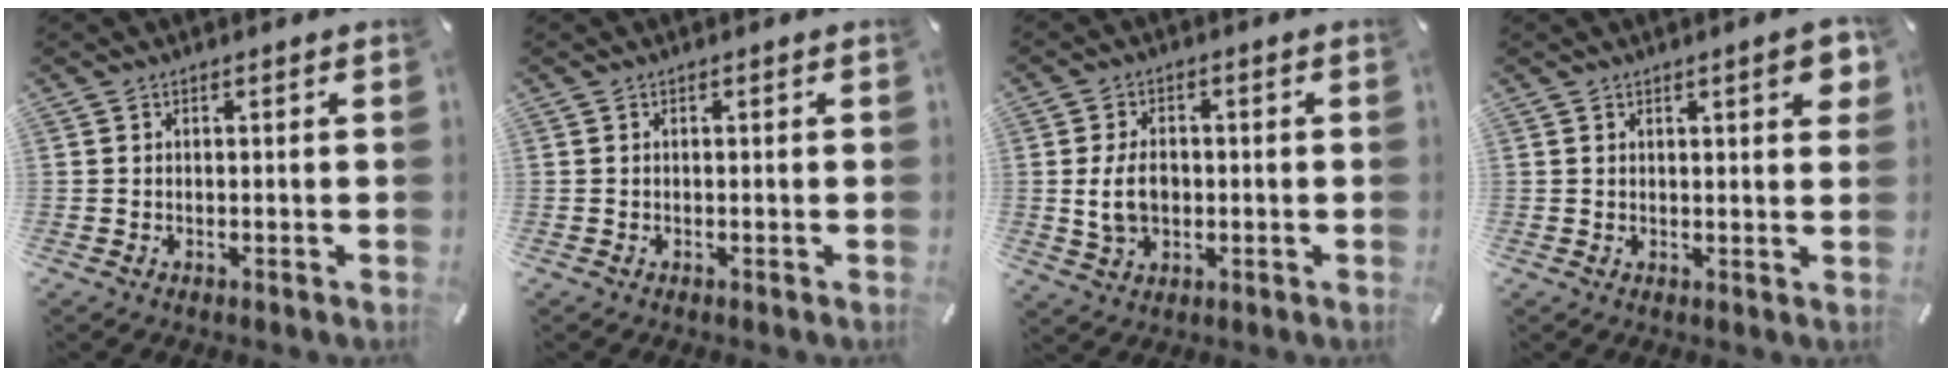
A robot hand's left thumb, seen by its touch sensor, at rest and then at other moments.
{"total": 0.0}
{"total": 7.6, "force": [-0.3, 5.3, 5.4], "torque": [-0.115, 0.001, -0.007]}
{"total": 5.2, "force": [2.1, 1.5, 4.6], "torque": [-0.064, -0.005, 0.032]}